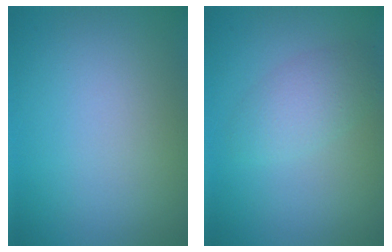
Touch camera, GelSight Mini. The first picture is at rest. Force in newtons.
{"total": 2.6, "press": 2.6, "slide": 0.1}